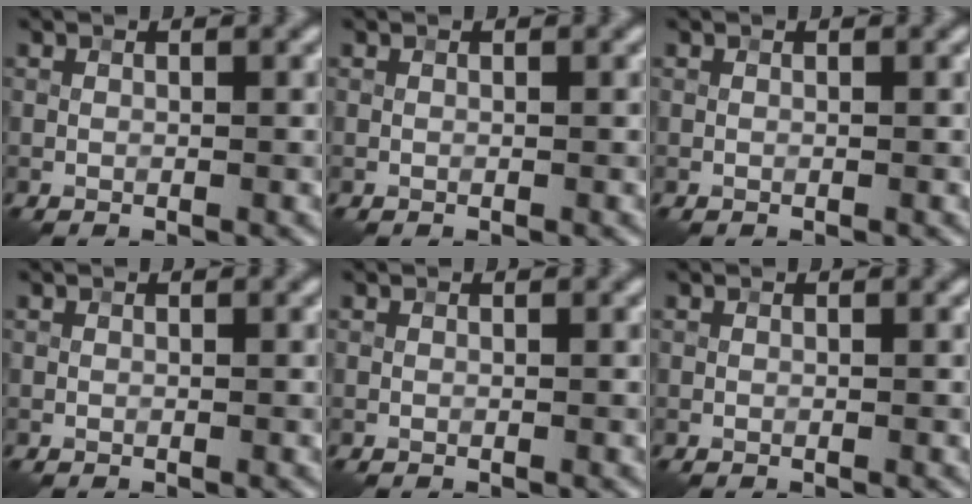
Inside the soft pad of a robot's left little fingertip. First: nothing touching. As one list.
[{"total": 0.0}, {"total": 0.0}, {"total": 0.0}, {"total": 0.0}, {"total": 0.0}]